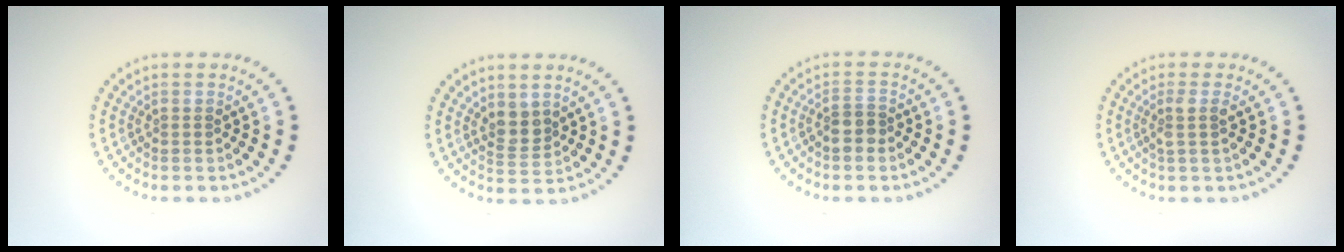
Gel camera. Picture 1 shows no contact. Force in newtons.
{"total": 2.0, "press": 1.7, "slide": 0.9}
{"total": 2.0, "press": 1.8, "slide": 1.1}
{"total": 1.6, "press": 1.3, "slide": 0.9}